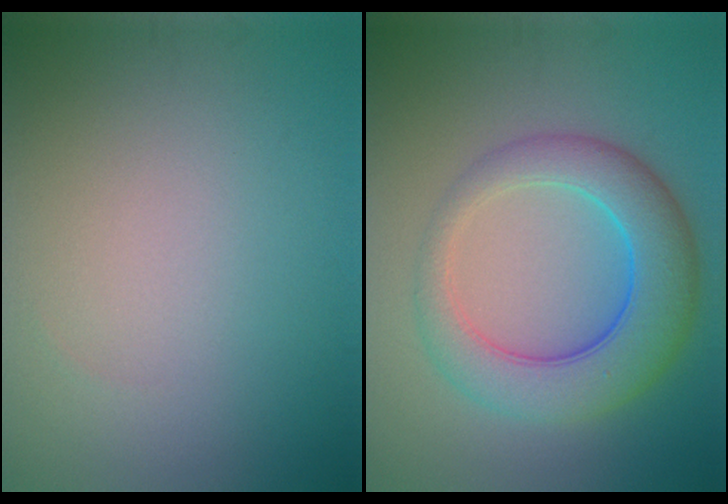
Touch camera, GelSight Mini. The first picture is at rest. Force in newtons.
{"total": 7.3, "press": 7.2, "slide": 0.4}